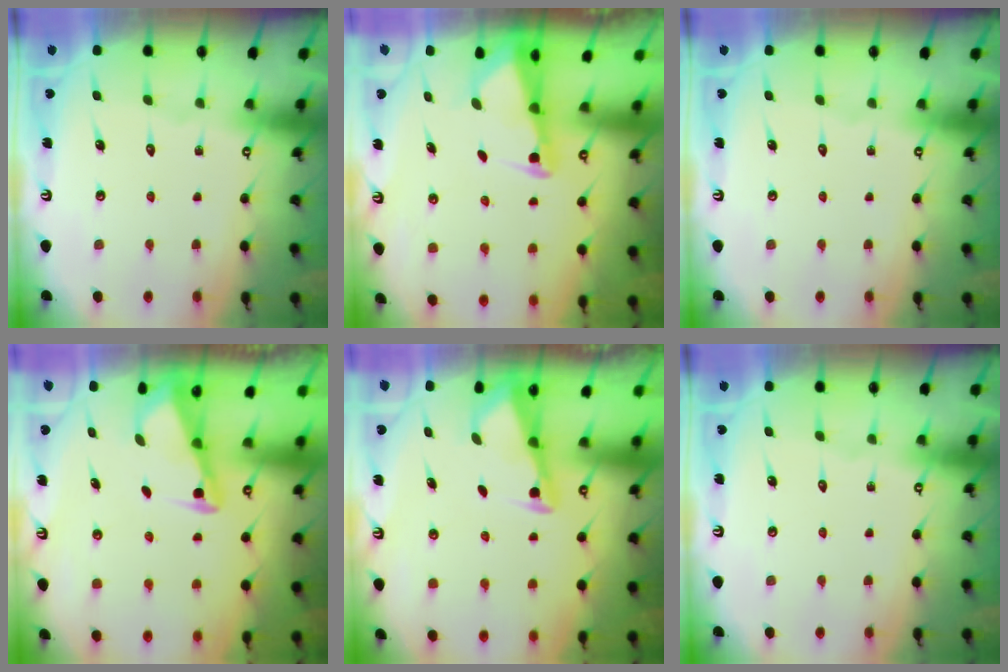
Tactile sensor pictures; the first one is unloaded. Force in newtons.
{"total": 2.6, "press": 2.6, "slide": 0.3}
{"total": 0.0}
{"total": 2.9, "press": 2.9, "slide": 0.4}
{"total": 2.5, "press": 2.5, "slide": 0.1}
{"total": 0.0}